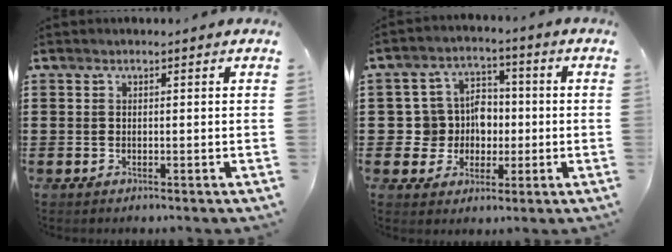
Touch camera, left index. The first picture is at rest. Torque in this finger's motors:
{"motor_torque": [0.46, 0.39, 0.20, 0.04]}